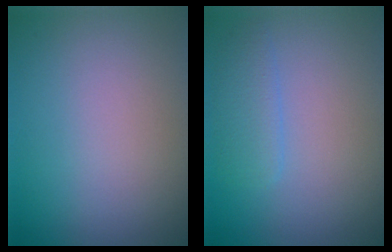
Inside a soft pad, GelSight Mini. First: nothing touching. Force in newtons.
{"total": 1.9, "press": 1.9, "slide": 0.2}